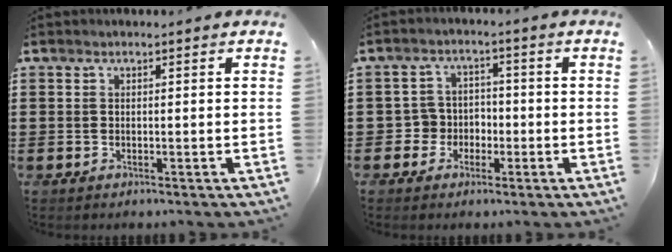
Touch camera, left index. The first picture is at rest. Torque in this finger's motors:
{"motor_torque": [-0.13, 0.39, 0.02, -0.01]}